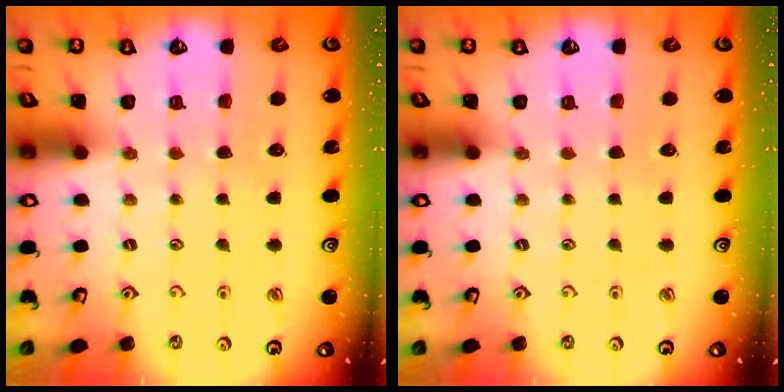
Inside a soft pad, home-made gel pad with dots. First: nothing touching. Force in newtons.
{"total": 0.0}